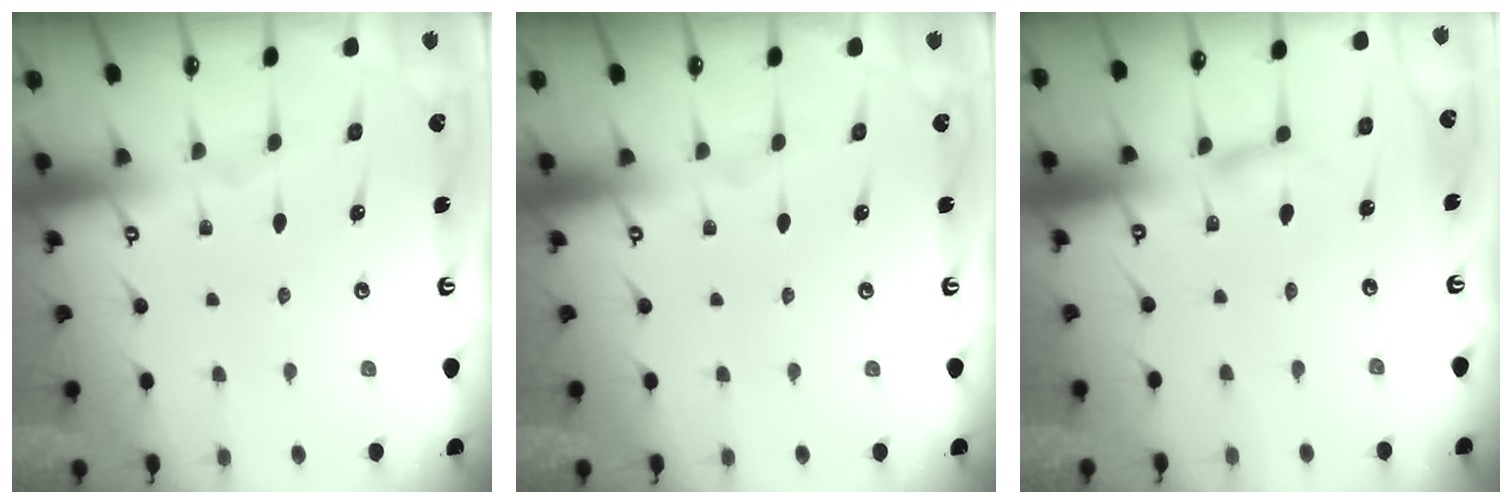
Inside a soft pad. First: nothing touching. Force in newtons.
{"total": 0.0}
{"total": 2.6, "press": 2.6, "slide": 0.1}